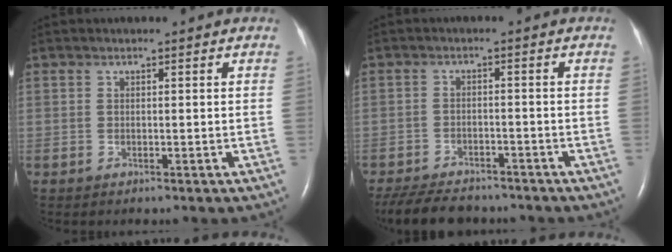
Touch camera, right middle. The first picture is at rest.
{"total": 10.8, "force": [-9.3, 3.6, 4.3], "torque": [-0.084, -0.013, -0.138]}